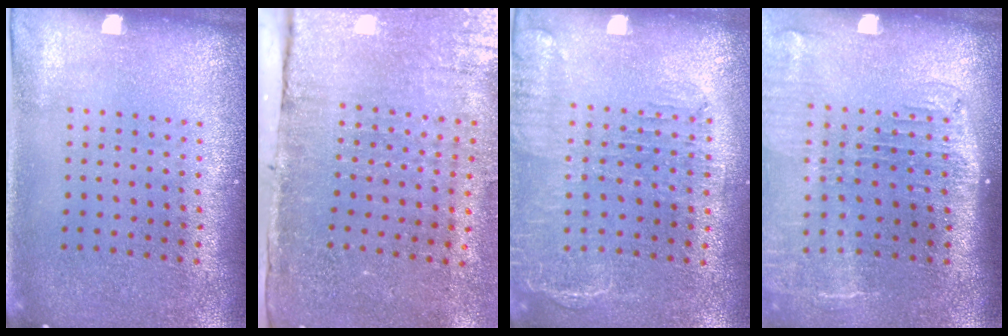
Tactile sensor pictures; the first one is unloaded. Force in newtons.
{"total": 4.5, "press": 3.8, "slide": 2.5}
{"total": 1.7, "press": 1.4, "slide": 1.0}
{"total": 2.3, "press": 1.9, "slide": 1.4}